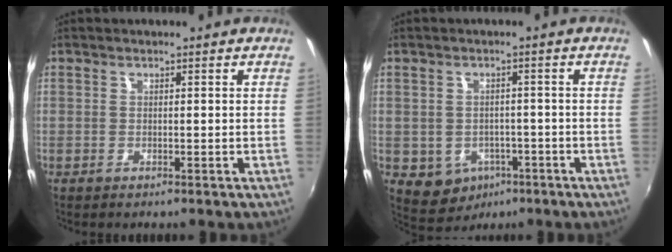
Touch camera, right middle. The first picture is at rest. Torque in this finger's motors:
{"motor_torque": [0.62, -0.51, 0.01, 0.03]}